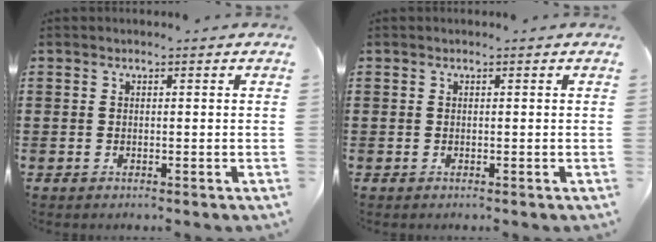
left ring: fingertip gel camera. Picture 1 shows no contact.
{"total": 0.0}